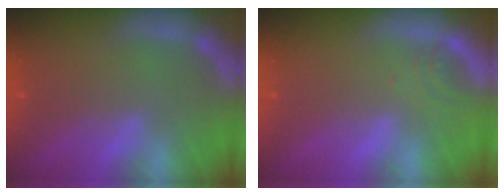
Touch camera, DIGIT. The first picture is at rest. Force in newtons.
{"total": 1.4}